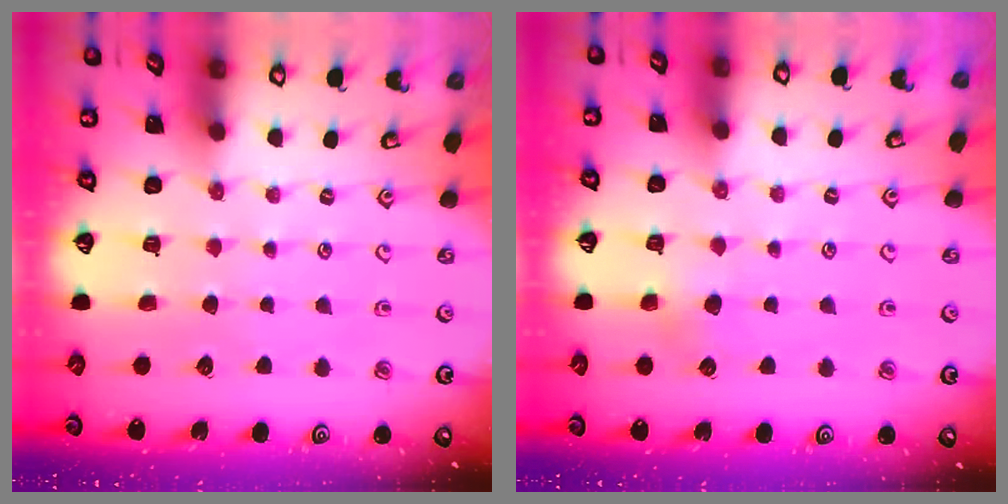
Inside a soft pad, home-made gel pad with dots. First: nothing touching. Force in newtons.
{"total": 3.2, "press": 3.2, "slide": 0.4}